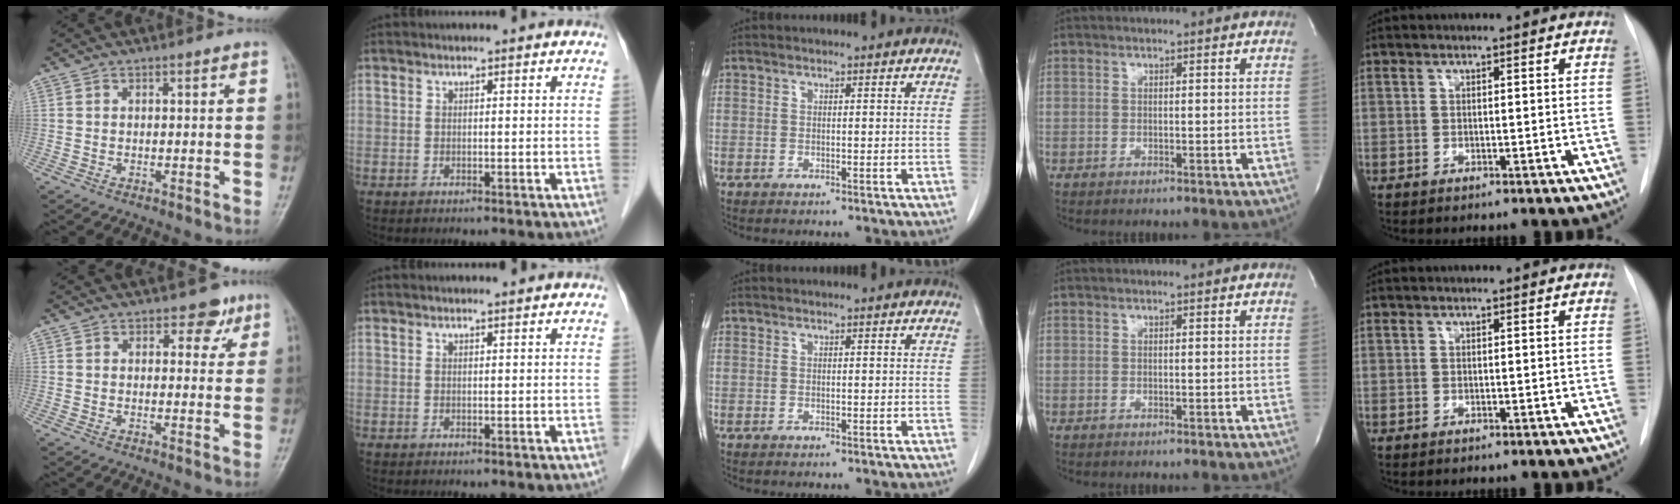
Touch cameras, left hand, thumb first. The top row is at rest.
{"thumb": {"total": 4.1, "force": [2.4, 2.8, 1.8], "torque": [0.009, -0.008, 0.028]}, "index": {"total": 0.8, "force": [0.7, 0.0, 0.4], "torque": [-0.009, 0.005, 0.012]}}